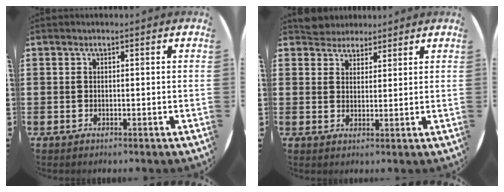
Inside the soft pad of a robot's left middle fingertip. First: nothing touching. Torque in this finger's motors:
{"motor_torque": [0.34, -0.39, 0.01, 0.01]}